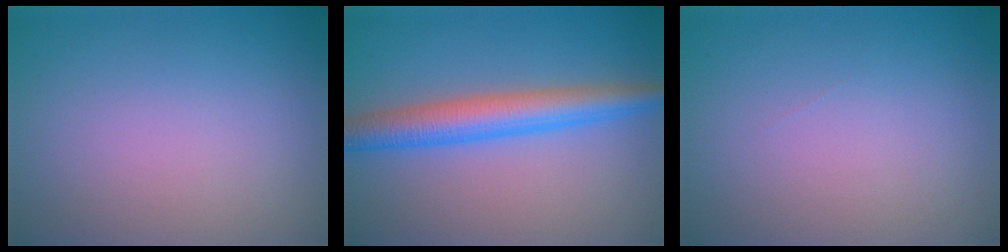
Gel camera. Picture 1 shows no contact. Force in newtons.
{"total": 4.9, "press": 4.9, "slide": 0.1}
{"total": 0.0}